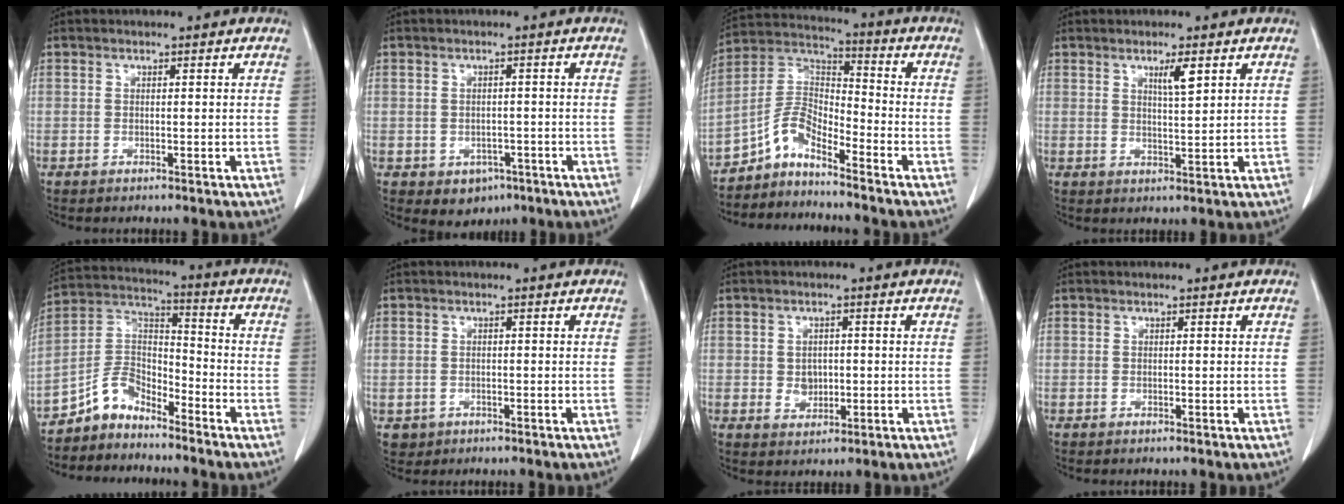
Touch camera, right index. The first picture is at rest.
{"total": 4.0, "force": [-1.9, 3.1, 1.7], "torque": [-0.016, 0.004, -0.013]}
{"total": 7.0, "force": [-5.8, 2.1, 3.4], "torque": [-0.071, 0.027, -0.116]}
{"total": 3.3, "force": [1.8, 0.2, 2.8], "torque": [-0.049, -0.003, 0.031]}
{"total": 7.4, "force": [-6.3, 3.4, 1.9], "torque": [-0.034, 0.032, -0.125]}
{"total": 2.3, "force": [-0.7, 2.2, 0.2], "torque": [-0.001, 0.005, -0.007]}
{"total": 3.1, "force": [-0.1, 2.5, 1.9], "torque": [-0.024, 0.002, 0.009]}
{"total": 0.0}